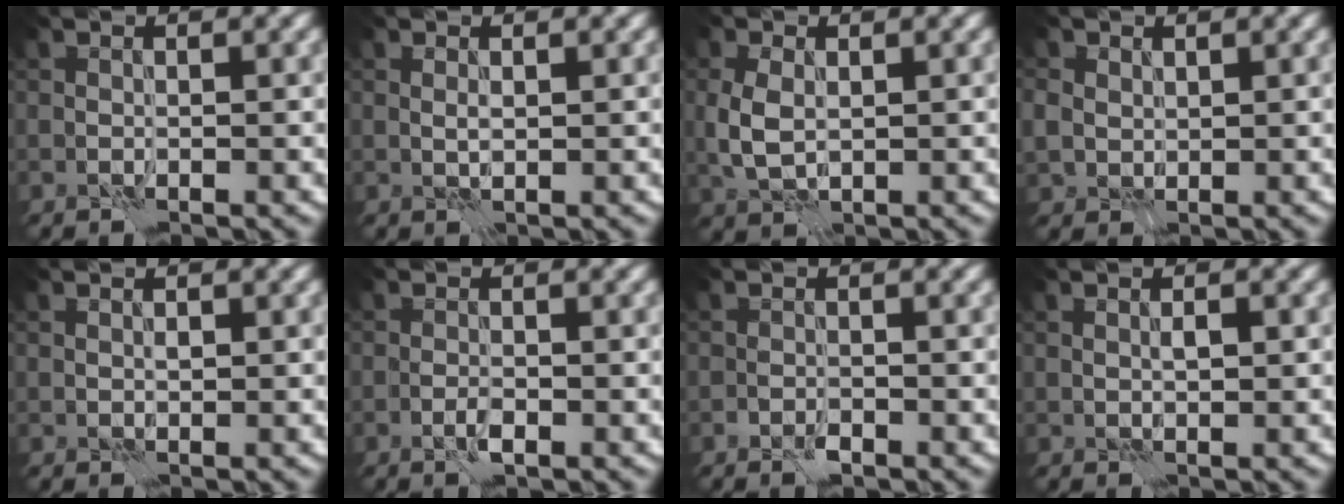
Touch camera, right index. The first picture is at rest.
{"total": 0.6, "force": [0.5, 0.1, 0.3], "torque": [-0.008, -0.003, 0.008]}
{"total": 3.0, "force": [0.3, 2.1, 2.1], "torque": [-0.056, -0.003, 0.008]}
{"total": 2.2, "force": [0.9, 1.9, 0.6], "torque": [-0.017, -0.002, 0.018]}
{"total": 0.6, "force": [0.4, 0.3, 0.2], "torque": [-0.003, -0.001, 0.009]}
{"total": 1.1, "force": [-0.4, 0.3, 0.9], "torque": [-0.018, 0.000, -0.010]}
{"total": 0.9, "force": [-0.6, 0.4, 0.5], "torque": [-0.009, -0.001, -0.013]}
{"total": 0.9, "force": [0.5, 0.3, 0.7], "torque": [-0.012, -0.002, 0.009]}